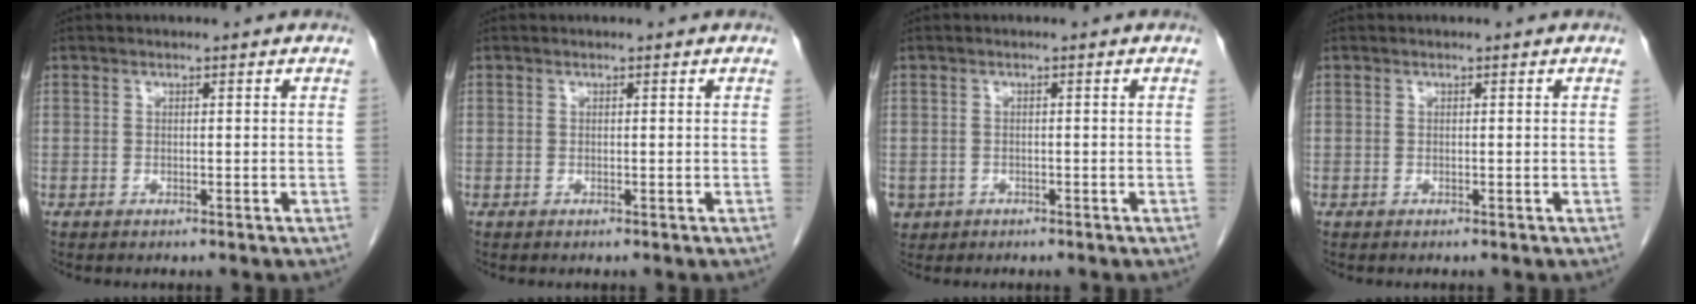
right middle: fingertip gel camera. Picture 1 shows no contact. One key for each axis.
{"total": 0.0}
{"total": 2.8, "fx": -1.3, "fy": 2.4, "fz": 0.5, "tx": -0.010, "ty": 0.001, "tz": -0.019}
{"total": 0.0}